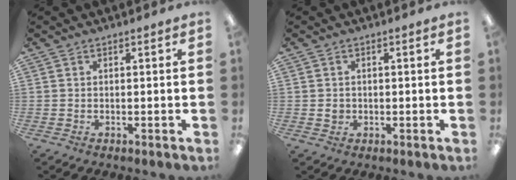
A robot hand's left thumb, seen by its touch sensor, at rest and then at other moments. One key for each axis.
{"total": 1.6, "fx": 0.1, "fy": 1.4, "fz": 0.6, "tx": -0.013, "ty": 0.005, "tz": 0.000}